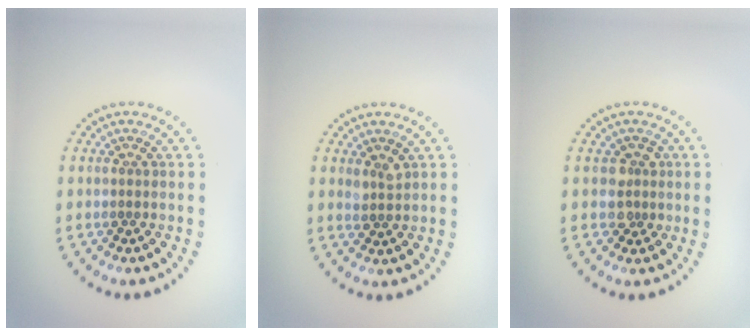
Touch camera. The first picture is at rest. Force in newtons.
{"total": 1.2, "press": 1.1, "slide": 0.4}
{"total": 1.8, "press": 1.5, "slide": 1.0}